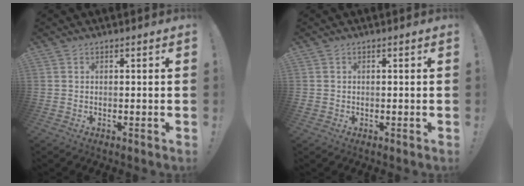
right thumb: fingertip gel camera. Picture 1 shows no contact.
{"total": 0.9, "force": [-0.4, 0.8, 0.3], "torque": [-0.012, 0.005, -0.005]}